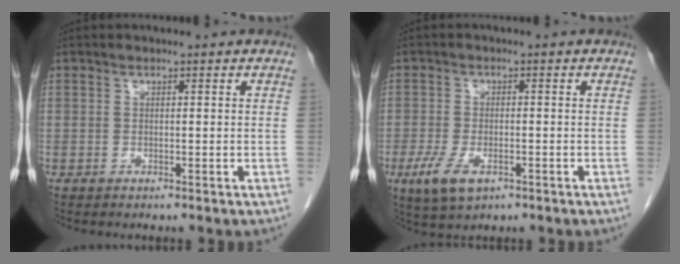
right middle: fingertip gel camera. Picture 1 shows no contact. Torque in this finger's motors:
{"motor_torque": [1.15, -0.68, 0.10, 0.08]}